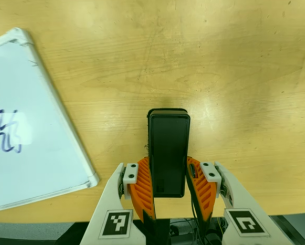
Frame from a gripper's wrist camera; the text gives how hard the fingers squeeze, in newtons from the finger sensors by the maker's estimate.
{"total": 5.6, "left": 3.7, "right": 7.5}